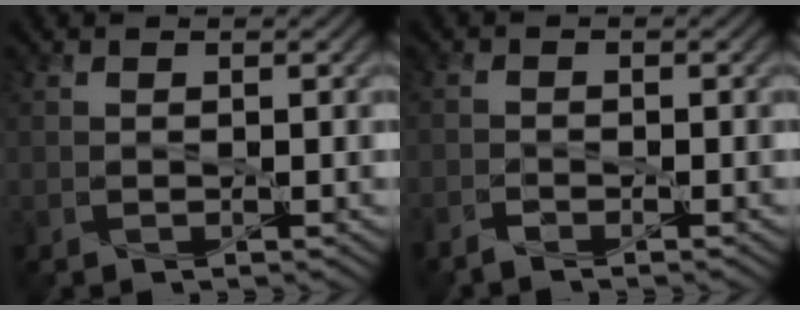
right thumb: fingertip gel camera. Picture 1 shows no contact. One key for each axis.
{"total": 1.6, "fx": -1.5, "fy": 0.2, "fz": 0.5, "tx": -0.013, "ty": -0.003, "tz": -0.036}